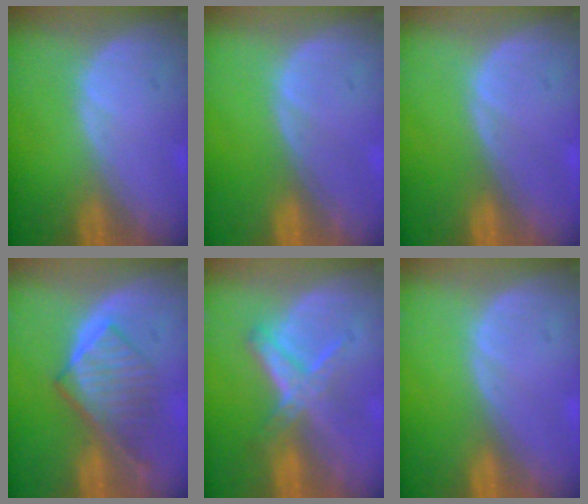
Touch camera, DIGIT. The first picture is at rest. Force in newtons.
{"total": 0.0}
{"total": 0.0}
{"total": 6.6, "press": 6.2, "slide": 2.4}
{"total": 5.8, "press": 5.4, "slide": 1.9}
{"total": 0.0}